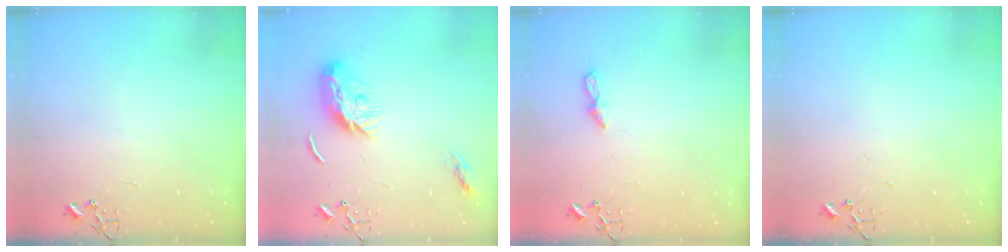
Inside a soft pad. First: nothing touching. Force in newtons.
{"total": 11.0, "press": 11.0, "slide": 0.1}
{"total": 5.5, "press": 5.5, "slide": 0.5}
{"total": 0.0}